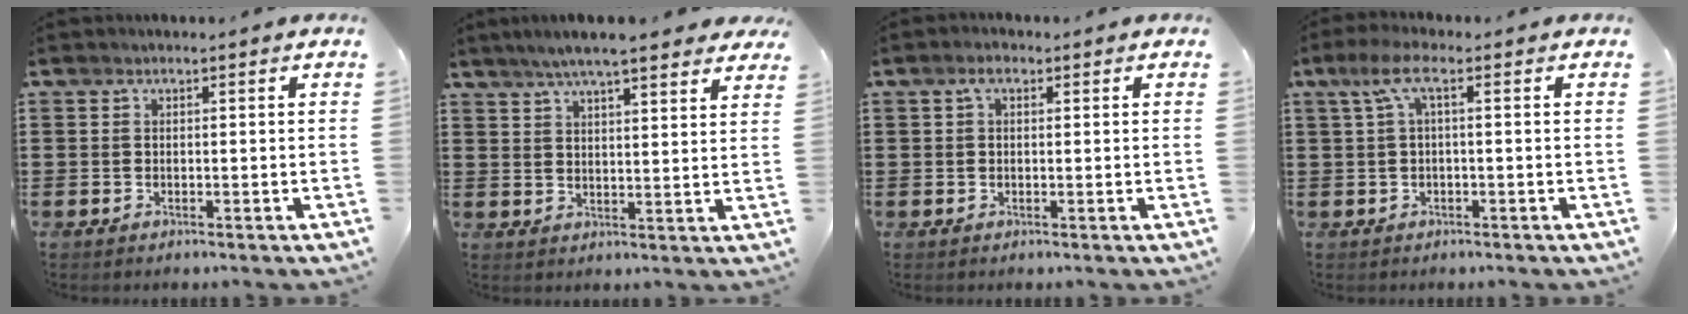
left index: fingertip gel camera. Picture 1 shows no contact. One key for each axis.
{"total": 6.1, "fx": 5.3, "fy": 0.4, "fz": 3.1, "tx": -0.076, "ty": -0.012, "tz": 0.092}
{"total": 2.2, "fx": 0.7, "fy": 1.1, "fz": 1.8, "tx": -0.038, "ty": 0.008, "tz": 0.012}
{"total": 4.5, "fx": 0.4, "fy": 1.1, "fz": 4.3, "tx": -0.092, "ty": 0.004, "tz": 0.001}